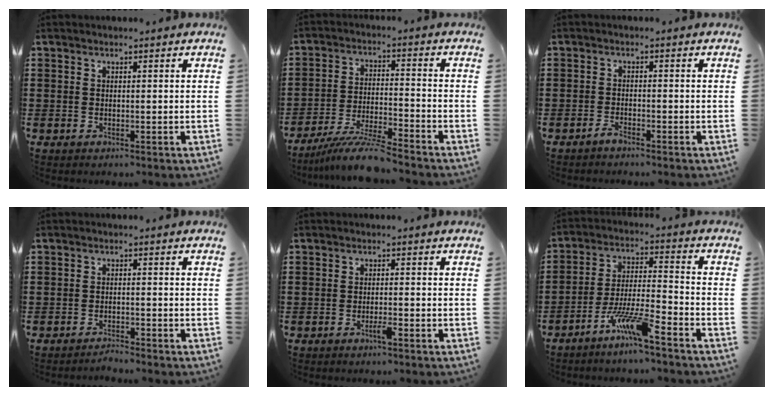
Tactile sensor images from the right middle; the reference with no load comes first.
{"total": 7.6, "force": [-6.9, -0.1, 3.2], "torque": [-0.063, -0.006, -0.132]}
{"total": 1.5, "force": [-1.3, 0.2, 0.7], "torque": [-0.015, -0.002, -0.025]}
{"total": 1.7, "force": [-1.7, 0.0, 0.0], "torque": [-0.005, 0.003, -0.035]}
{"total": 1.8, "force": [-1.1, 0.1, 1.4], "torque": [-0.024, -0.003, -0.019]}
{"total": 8.3, "force": [-6.3, 0.4, 5.4], "torque": [-0.120, -0.010, -0.125]}